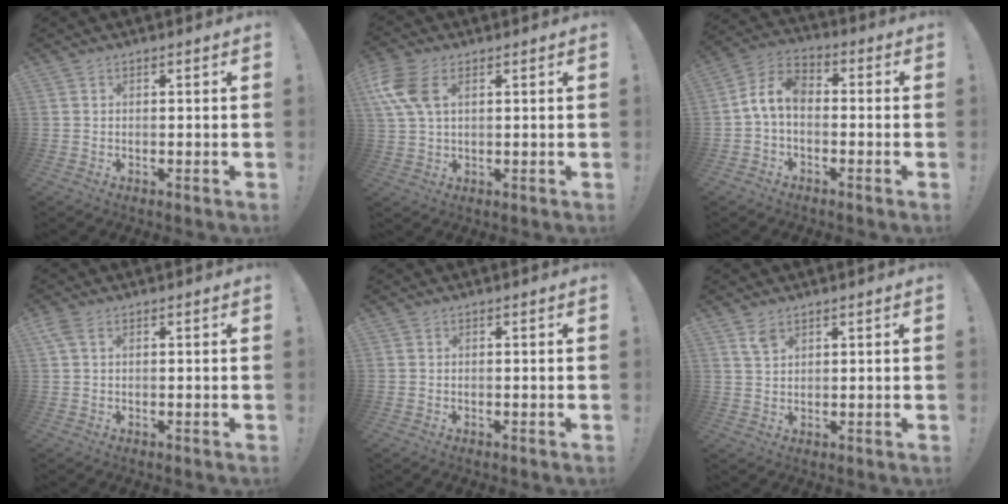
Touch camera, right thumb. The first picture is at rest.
{"total": 10.0, "force": [3.3, 5.5, 7.7], "torque": [-0.170, -0.001, 0.064]}
{"total": 8.3, "force": [-1.0, 5.2, 6.4], "torque": [-0.139, 0.015, -0.013]}
{"total": 2.7, "force": [1.1, 1.4, 2.0], "torque": [-0.041, 0.004, 0.021]}
{"total": 0.0}
{"total": 3.7, "force": [2.5, 2.0, 2.0], "torque": [-0.029, -0.011, 0.046]}